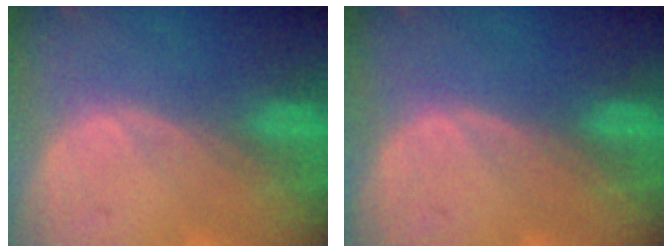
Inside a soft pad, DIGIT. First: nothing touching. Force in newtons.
{"total": 0.0}